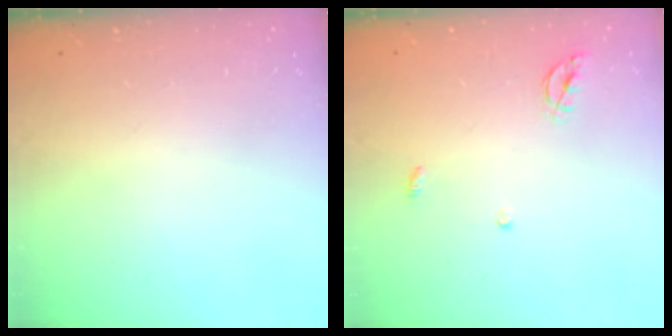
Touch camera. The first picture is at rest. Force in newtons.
{"total": 5.5, "press": 5.5, "slide": 0.2}